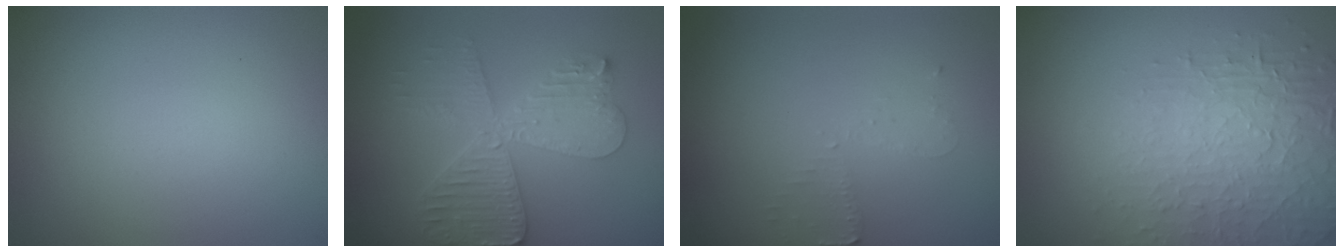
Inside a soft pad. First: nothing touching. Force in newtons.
{"total": 5.7, "press": 5.6, "slide": 0.7}
{"total": 1.6, "press": 1.5, "slide": 0.2}
{"total": 4.0, "press": 3.8, "slide": 1.2}